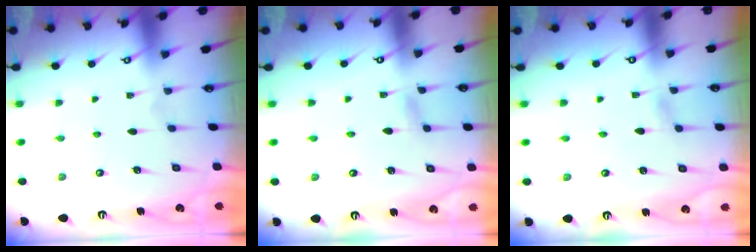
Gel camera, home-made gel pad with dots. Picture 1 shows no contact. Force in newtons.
{"total": 2.5, "press": 2.5, "slide": 0.3}
{"total": 1.1, "press": 1.1, "slide": 0.1}